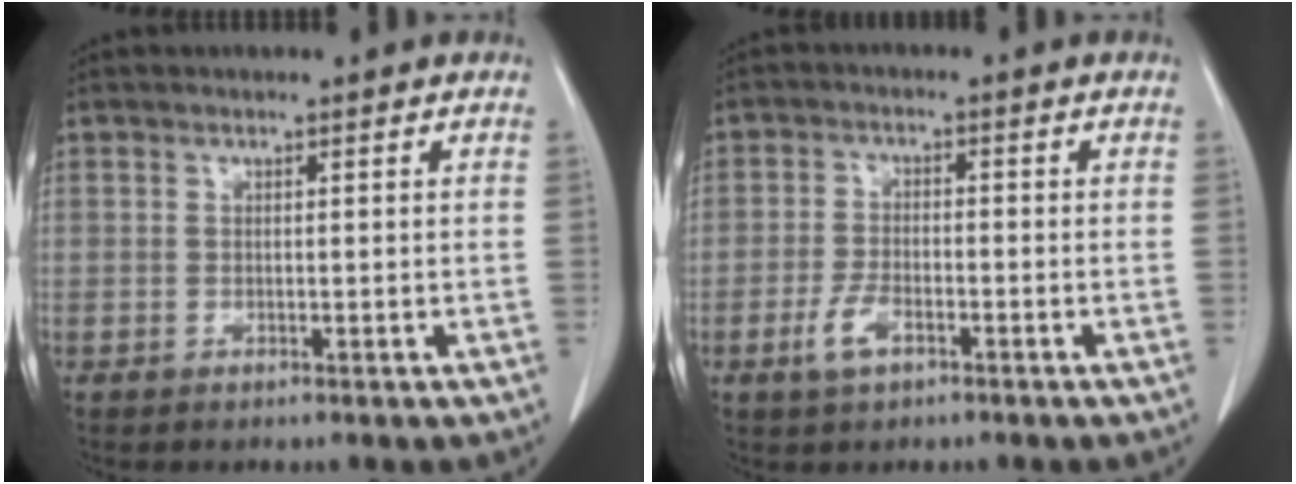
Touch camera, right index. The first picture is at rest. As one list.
[{"total": 4.1, "force": [-2.1, 1.9, 3.0], "torque": [-0.064, 0.000, -0.037]}]